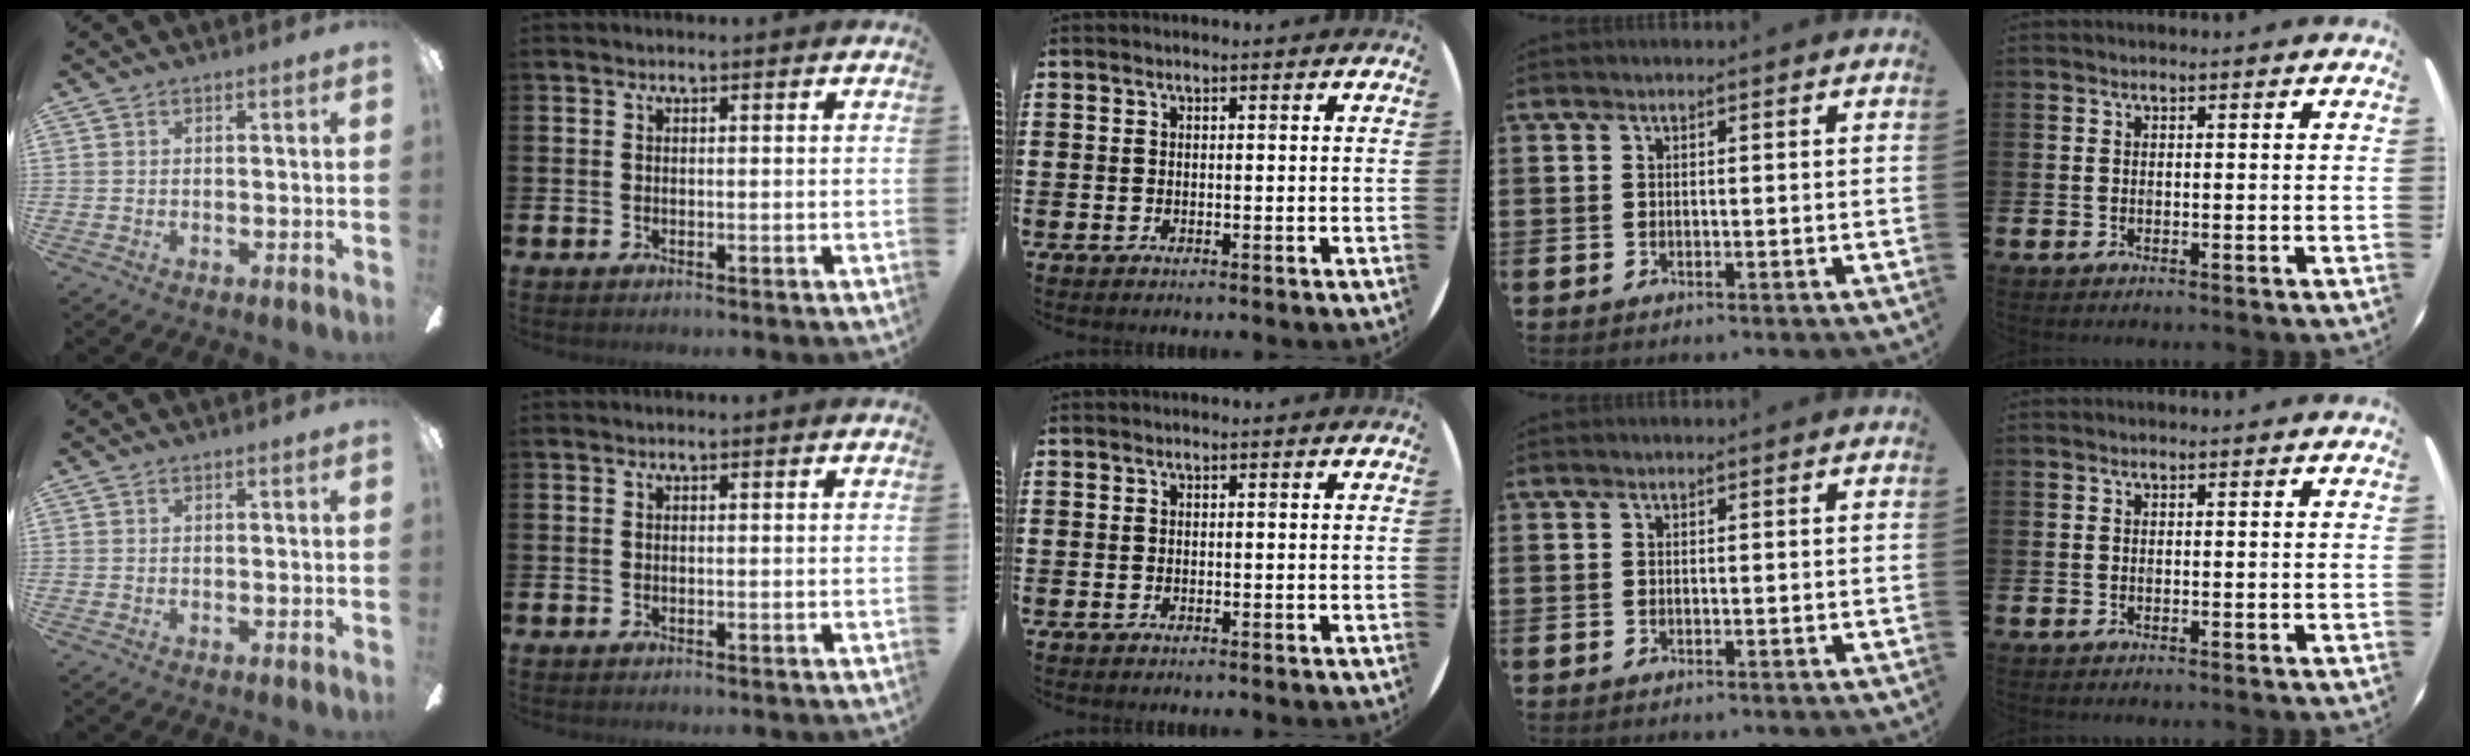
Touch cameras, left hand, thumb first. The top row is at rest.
{}